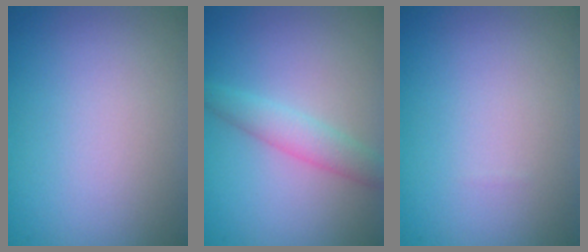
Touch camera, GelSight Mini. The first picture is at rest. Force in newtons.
{"total": 2.6, "press": 2.6, "slide": 0.1}
{"total": 0.0}